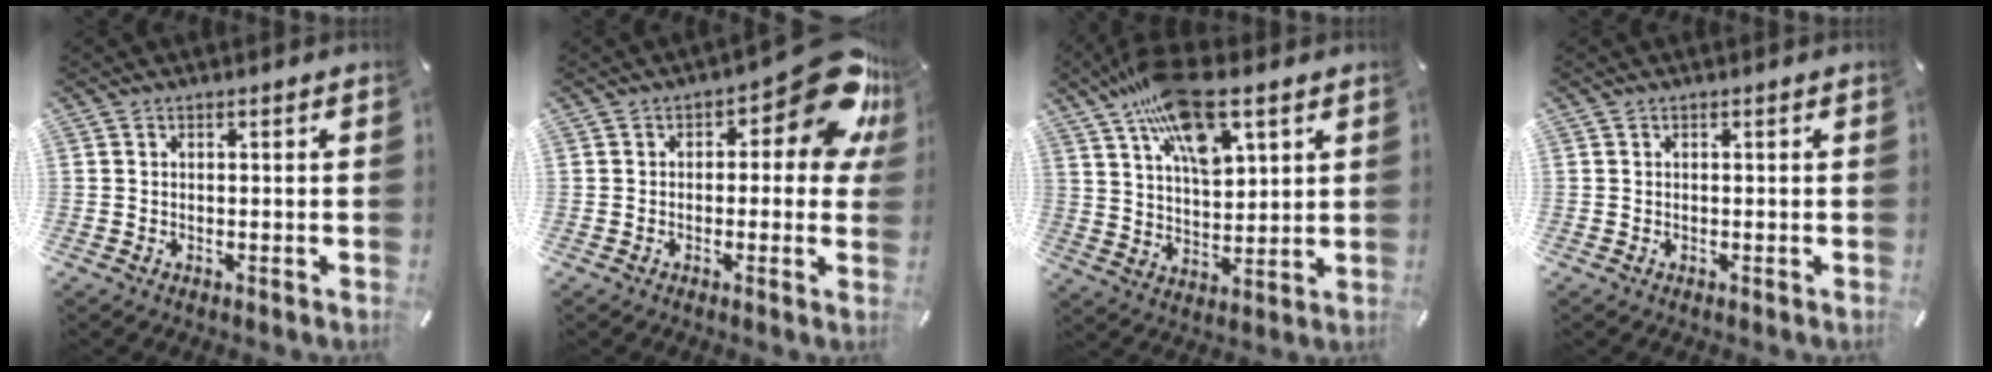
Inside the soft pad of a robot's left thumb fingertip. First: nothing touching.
{"total": 14.1, "force": [5.9, 6.2, 11.2], "torque": [-0.128, -0.051, 0.099]}
{"total": 15.8, "force": [9.4, 6.9, 10.7], "torque": [-0.192, -0.030, 0.165]}
{"total": 0.0}